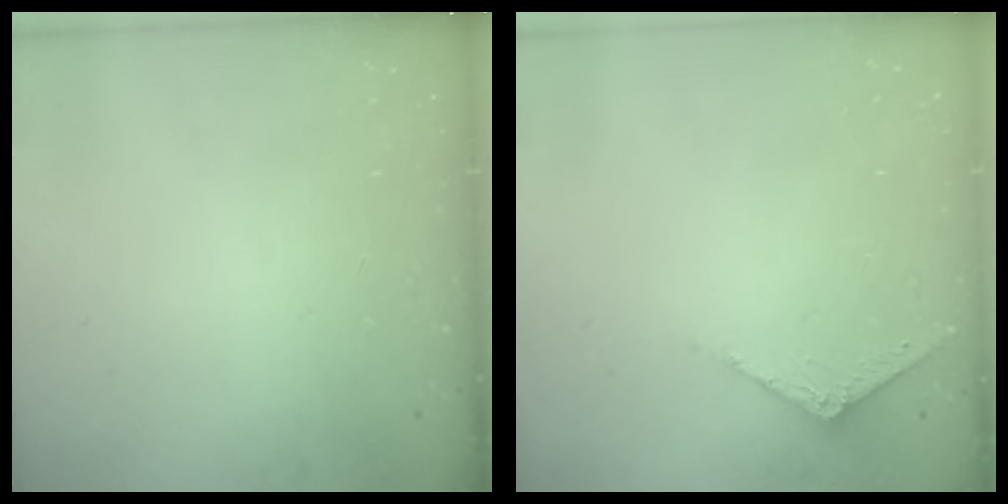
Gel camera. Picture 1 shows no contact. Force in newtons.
{"total": 5.8, "press": 5.8, "slide": 0.7}